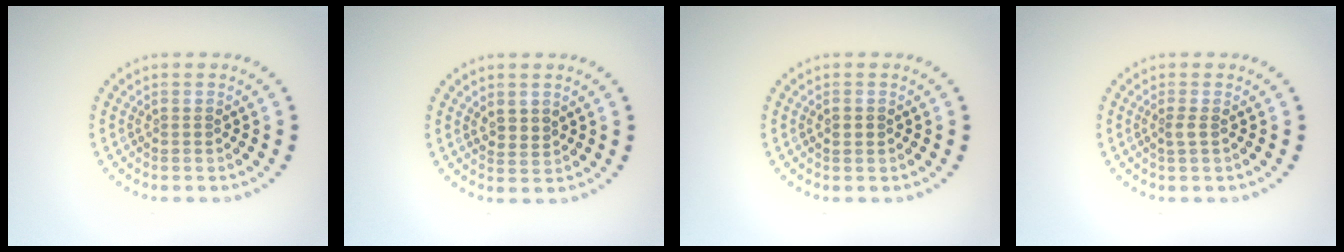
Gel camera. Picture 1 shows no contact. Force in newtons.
{"total": 1.6, "press": 1.3, "slide": 1.0}
{"total": 1.1, "press": 1.1, "slide": 0.1}
{"total": 1.0, "press": 0.7, "slide": 0.7}